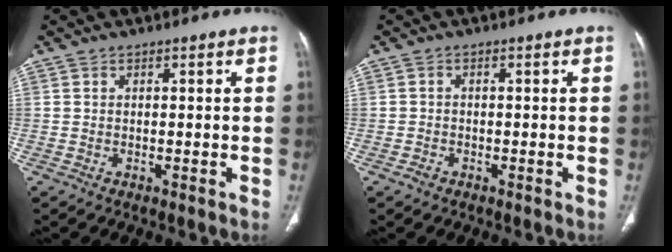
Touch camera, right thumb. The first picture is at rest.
{"total": 1.2, "force": [-0.8, 0.9, 0.3], "torque": [-0.007, 0.003, -0.017]}